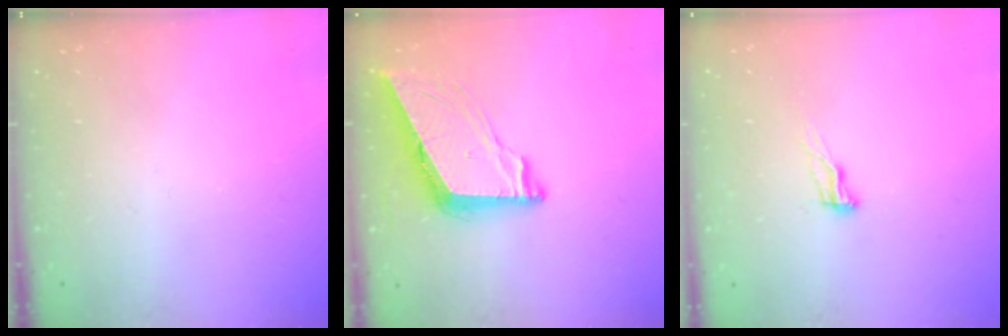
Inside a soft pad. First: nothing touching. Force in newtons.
{"total": 8.4, "press": 8.4, "slide": 0.9}
{"total": 8.0, "press": 7.7, "slide": 2.0}